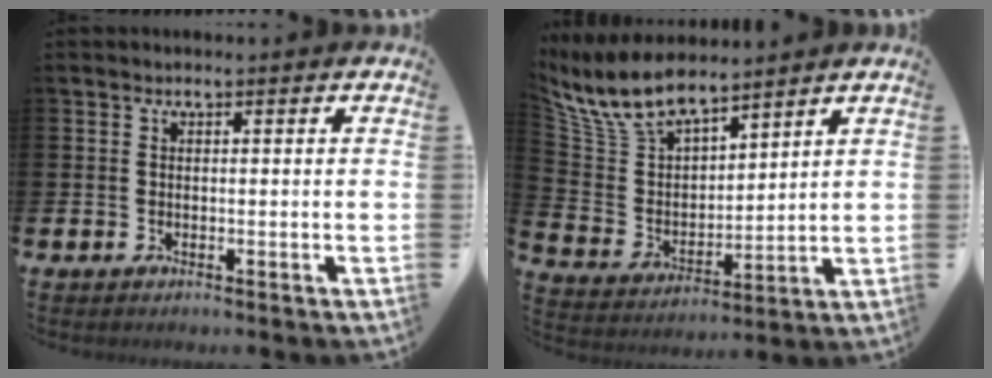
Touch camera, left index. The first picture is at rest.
{"total": 9.5, "force": [8.4, 3.0, 3.1], "torque": [-0.107, -0.039, 0.159]}